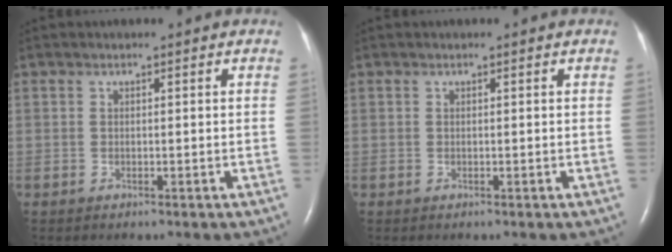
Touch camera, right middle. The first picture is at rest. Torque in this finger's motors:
{"motor_torque": [0.00, -0.01, 0.00, 0.00]}